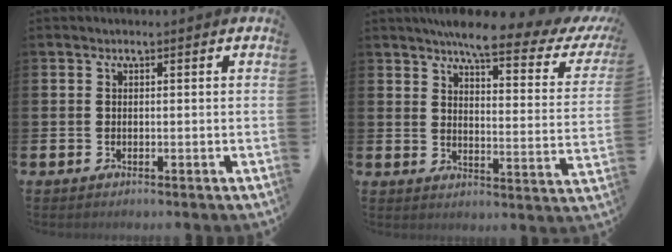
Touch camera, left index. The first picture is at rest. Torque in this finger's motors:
{"motor_torque": [1.07, -1.06, 0.60, 0.10]}